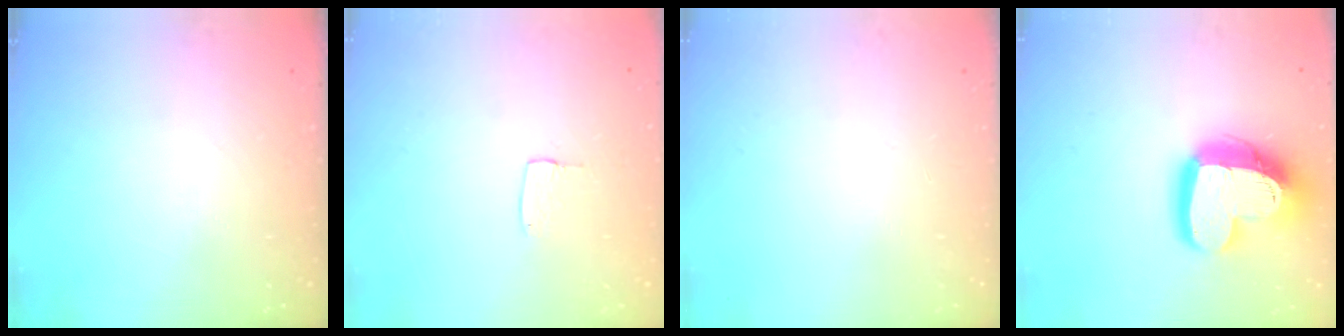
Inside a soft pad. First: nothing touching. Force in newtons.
{"total": 3.5, "press": 3.5, "slide": 0.1}
{"total": 0.0}
{"total": 18.8, "press": 18.7, "slide": 1.8}